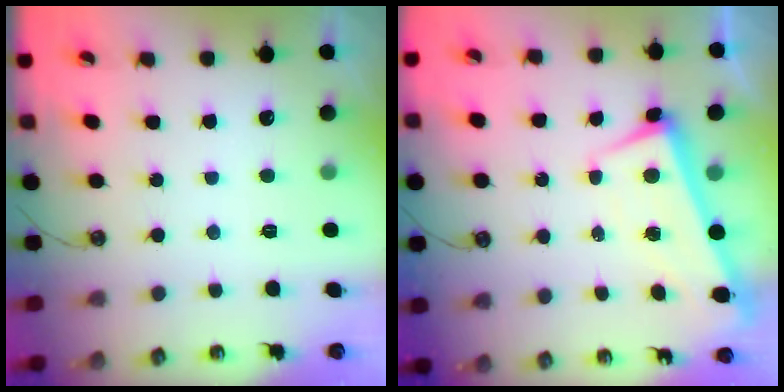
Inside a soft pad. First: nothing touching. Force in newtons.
{"total": 1.5, "press": 0.3, "slide": 1.5}